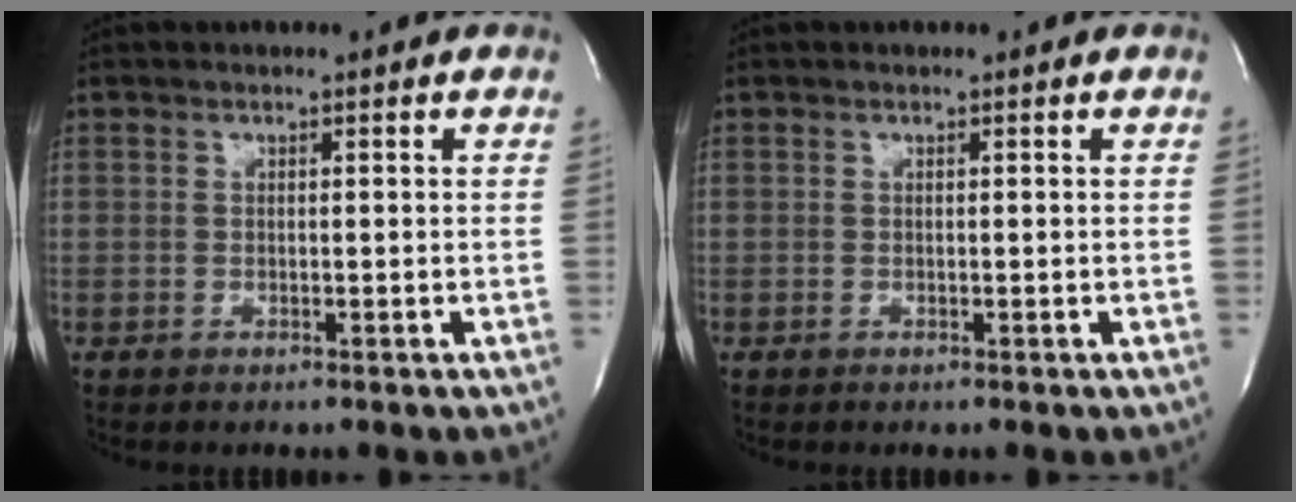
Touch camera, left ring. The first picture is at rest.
{"total": 0.0}